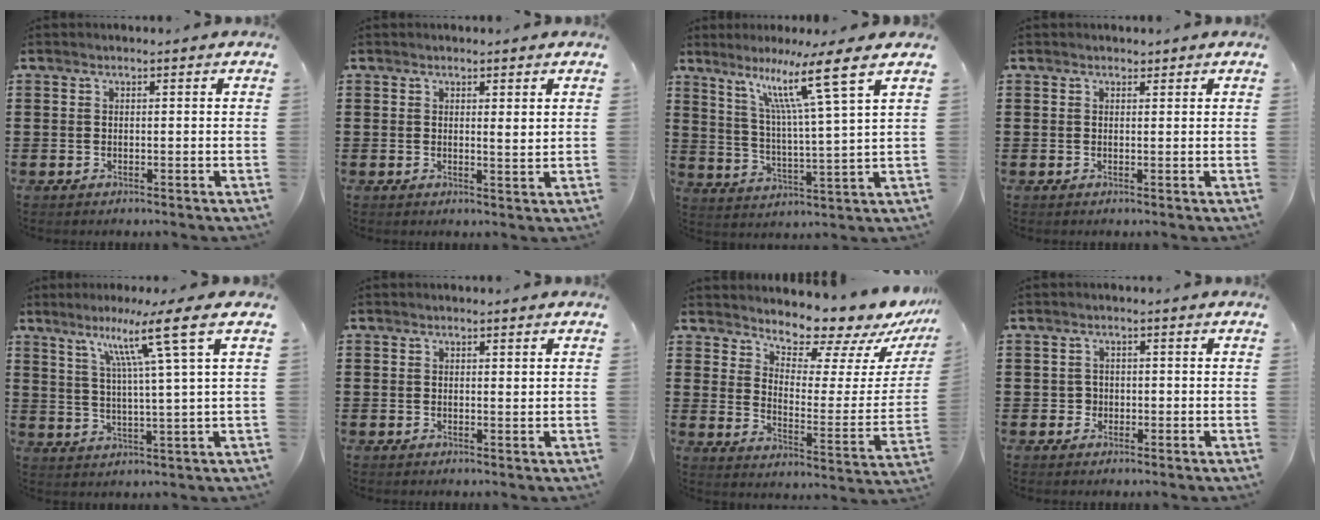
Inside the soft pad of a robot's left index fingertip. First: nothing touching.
{"total": 1.7, "force": [1.2, 0.4, 1.1], "torque": [-0.009, -0.004, 0.018]}
{"total": 11.0, "force": [7.4, -0.6, 8.1], "torque": [-0.155, -0.035, 0.111]}
{"total": 0.7, "force": [0.5, 0.5, 0.1], "torque": [-0.004, 0.004, 0.010]}
{"total": 9.9, "force": [5.5, -1.4, 8.1], "torque": [-0.147, -0.017, 0.079]}
{"total": 0.6, "force": [0.5, 0.2, 0.4], "torque": [-0.010, 0.001, 0.009]}
{"total": 8.2, "force": [7.7, 2.1, 1.8], "torque": [-0.043, -0.071, 0.132]}
{"total": 1.7, "force": [-0.2, 1.6, 0.5], "torque": [-0.015, 0.005, -0.006]}